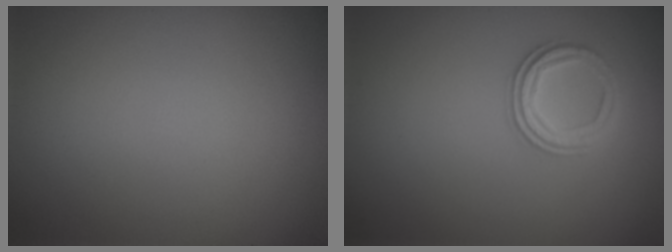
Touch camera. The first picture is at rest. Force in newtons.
{"total": 2.5, "press": 2.4, "slide": 0.9}